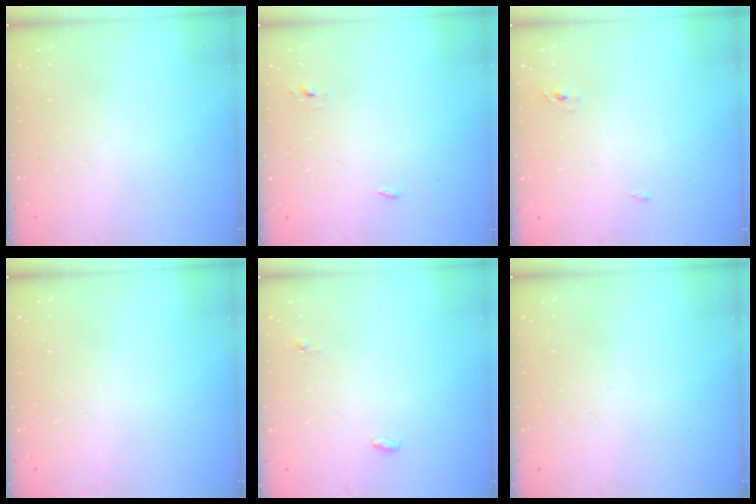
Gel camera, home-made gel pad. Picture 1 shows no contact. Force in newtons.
{"total": 2.8, "press": 2.6, "slide": 0.9}
{"total": 2.4, "press": 2.1, "slide": 1.0}
{"total": 0.0}
{"total": 3.8, "press": 2.7, "slide": 2.6}
{"total": 0.0}